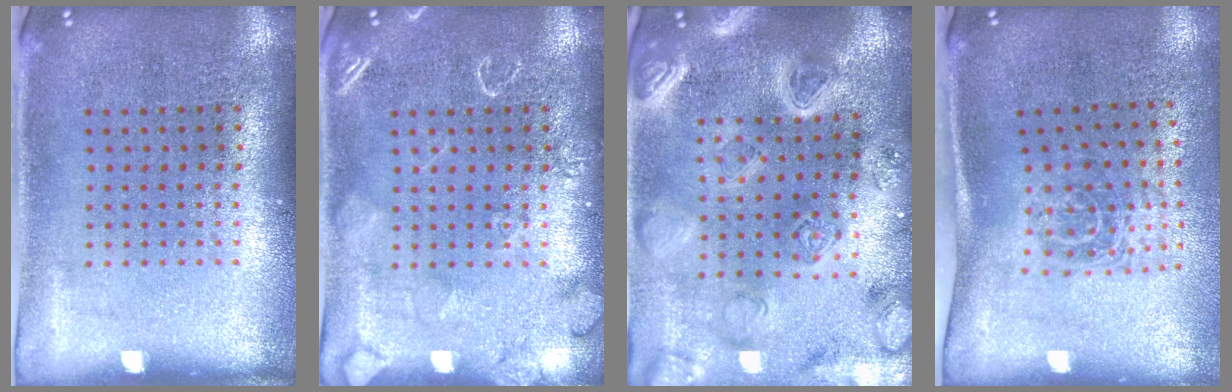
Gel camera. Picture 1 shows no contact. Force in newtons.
{"total": 2.4, "press": 2.4, "slide": 0.4}
{"total": 4.2, "press": 3.8, "slide": 1.9}
{"total": 1.7, "press": 1.1, "slide": 1.3}